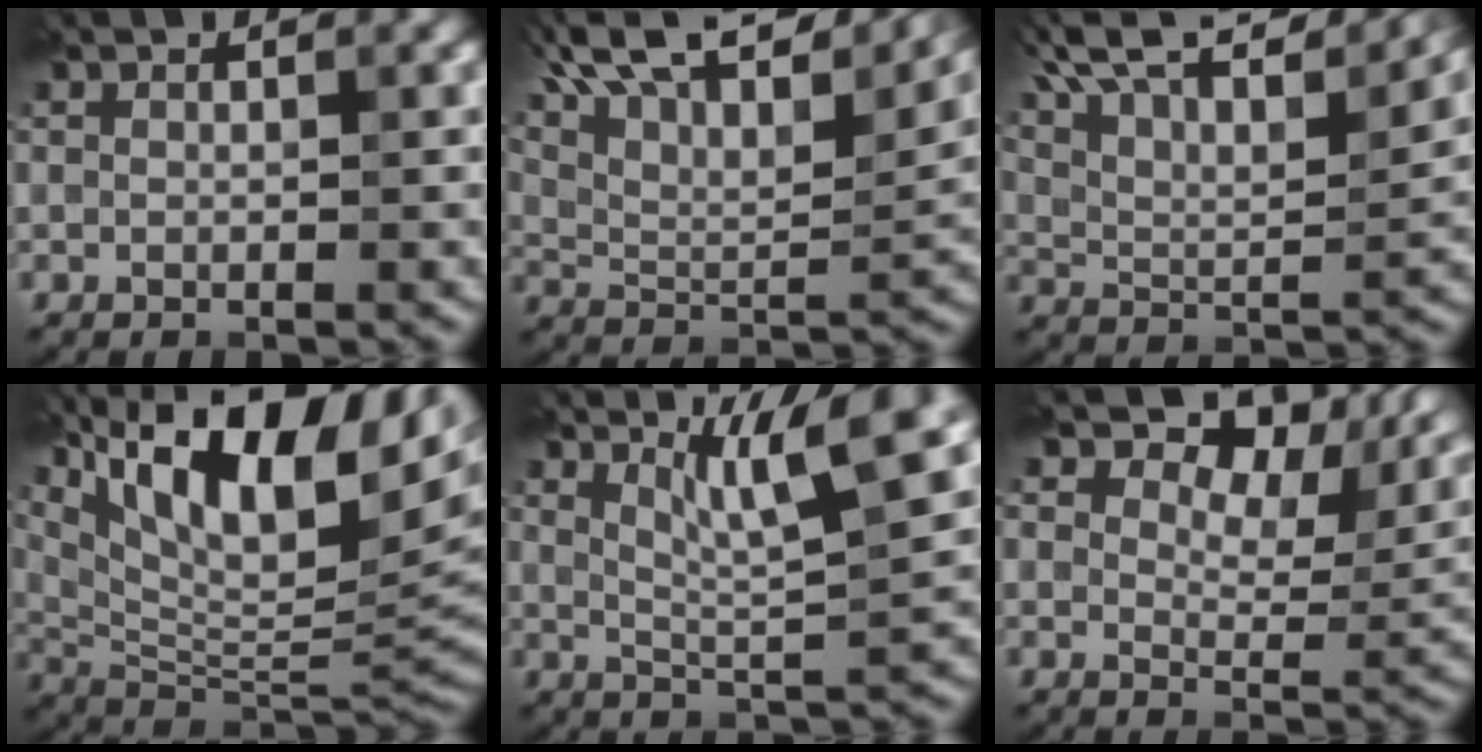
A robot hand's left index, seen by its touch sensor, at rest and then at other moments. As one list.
[{"total": 16.4, "force": [11.5, 5.3, 10.4], "torque": [-0.190, 0.052, 0.163]}, {"total": 15.1, "force": [11.3, 4.1, 9.1], "torque": [-0.165, 0.036, 0.148]}, {"total": 17.2, "force": [8.4, 6.5, 13.6], "torque": [-0.227, 0.032, 0.141]}, {"total": 6.9, "force": [3.4, 1.2, 5.9], "torque": [-0.092, 0.006, 0.059]}, {"total": 8.8, "force": [4.6, 5.1, 5.5], "torque": [-0.075, -0.011, 0.073]}]